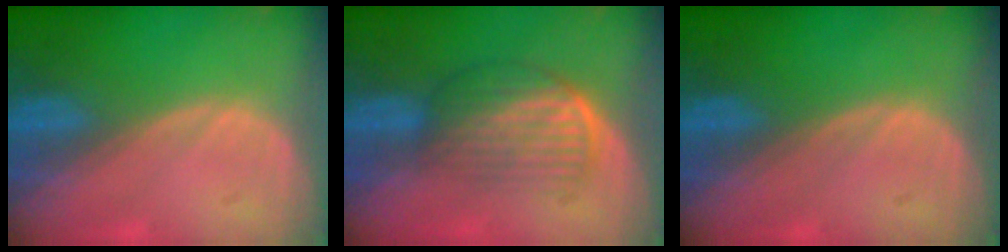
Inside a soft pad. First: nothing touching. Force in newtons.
{"total": 7.2, "press": 6.0, "slide": 4.0}
{"total": 0.0}